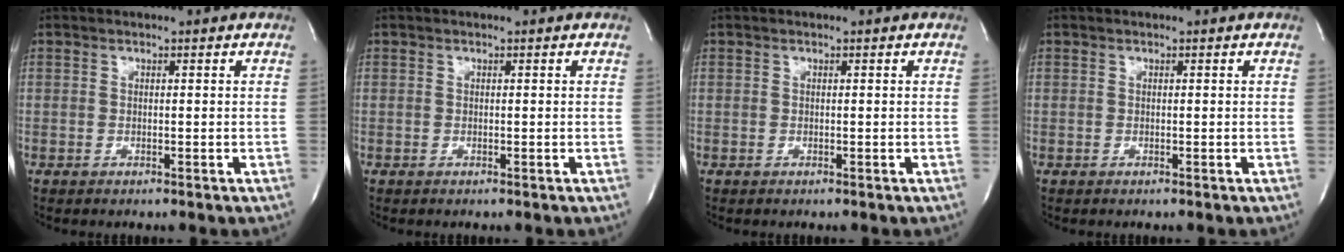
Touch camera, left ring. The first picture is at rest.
{"total": 0.0}
{"total": 0.0}
{"total": 0.0}